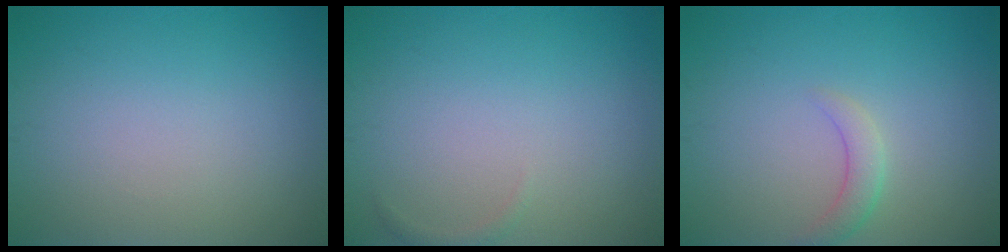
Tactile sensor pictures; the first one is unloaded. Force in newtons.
{"total": 0.6, "press": 0.6, "slide": 0.1}
{"total": 1.8, "press": 1.8, "slide": 0.1}